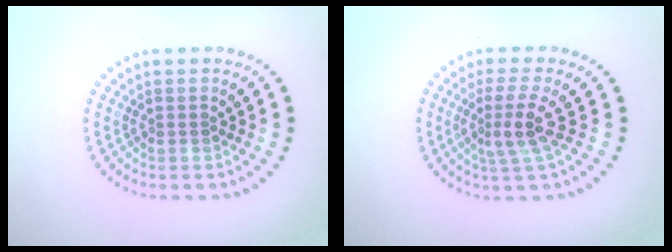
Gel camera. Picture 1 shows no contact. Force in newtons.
{"total": 2.9, "press": 2.3, "slide": 1.9}